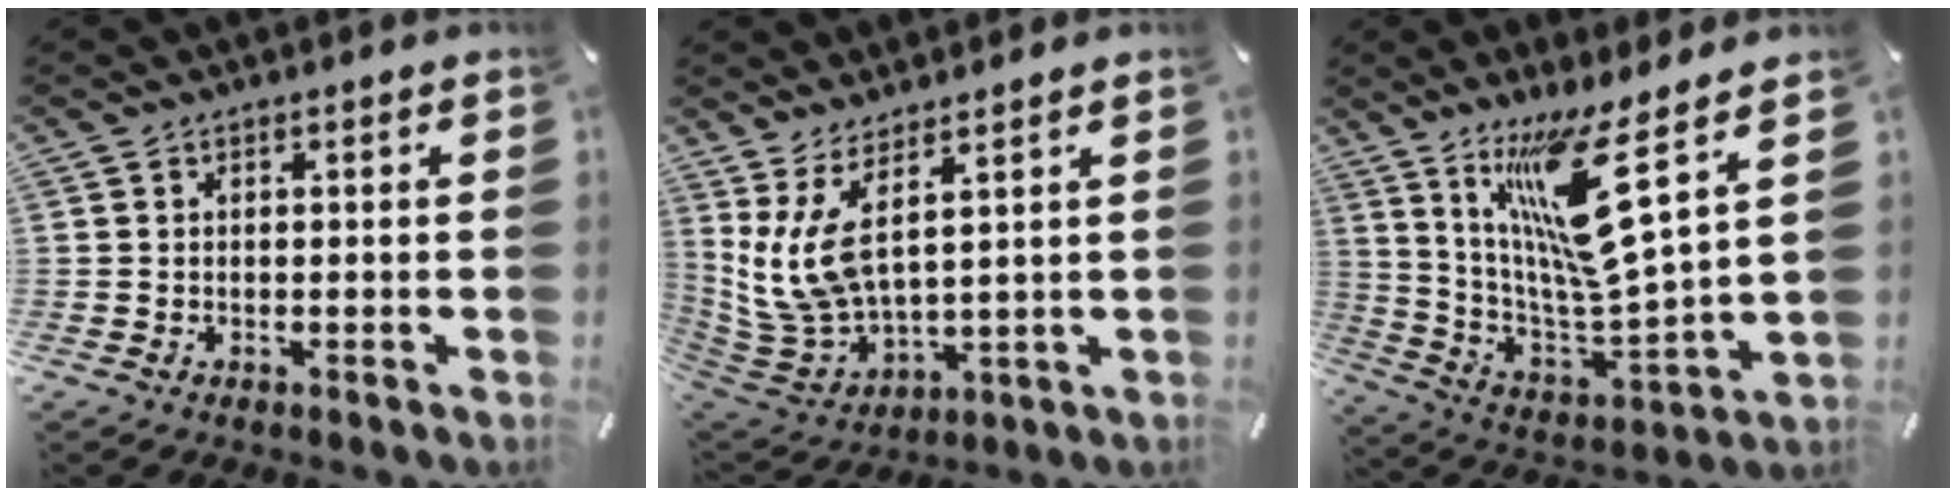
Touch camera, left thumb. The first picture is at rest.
{"total": 10.9, "force": [5.0, 4.6, 8.5], "torque": [-0.208, -0.042, 0.096]}
{"total": 16.3, "force": [9.5, 2.0, 13.2], "torque": [-0.256, -0.072, 0.143]}